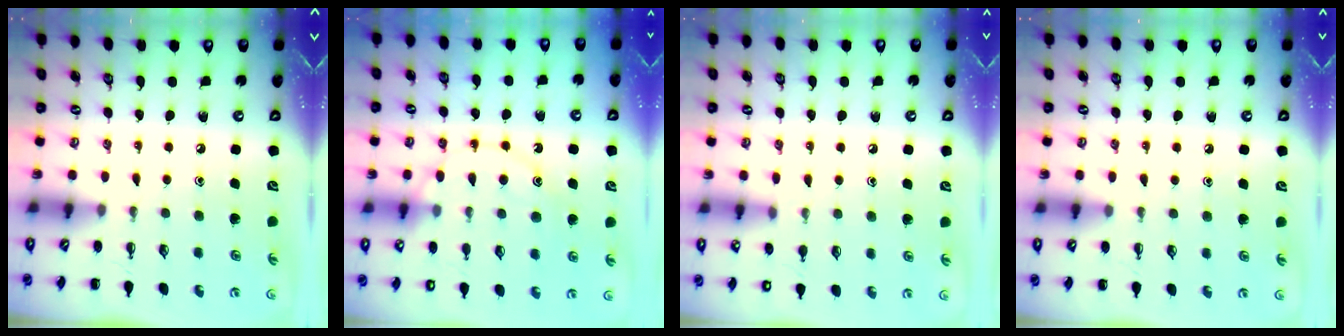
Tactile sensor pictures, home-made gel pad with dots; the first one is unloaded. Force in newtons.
{"total": 13.2, "press": 13.2, "slide": 0.7}
{"total": 7.0, "press": 6.9, "slide": 1.6}
{"total": 6.9, "press": 6.6, "slide": 2.1}